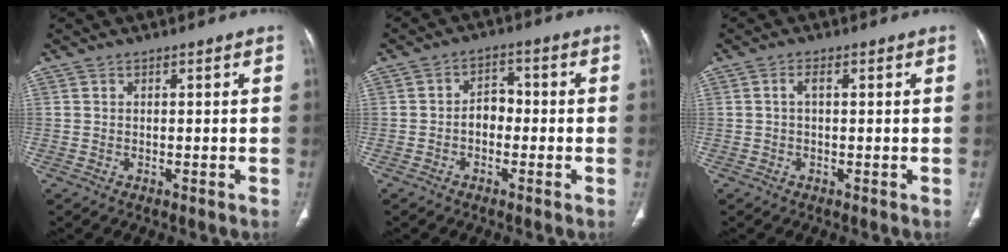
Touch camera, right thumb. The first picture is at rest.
{"total": 4.0, "force": [-1.1, 3.0, 2.5], "torque": [-0.020, 0.022, -0.028]}
{"total": 1.4, "force": [0.2, 0.6, 1.3], "torque": [-0.025, 0.007, 0.001]}